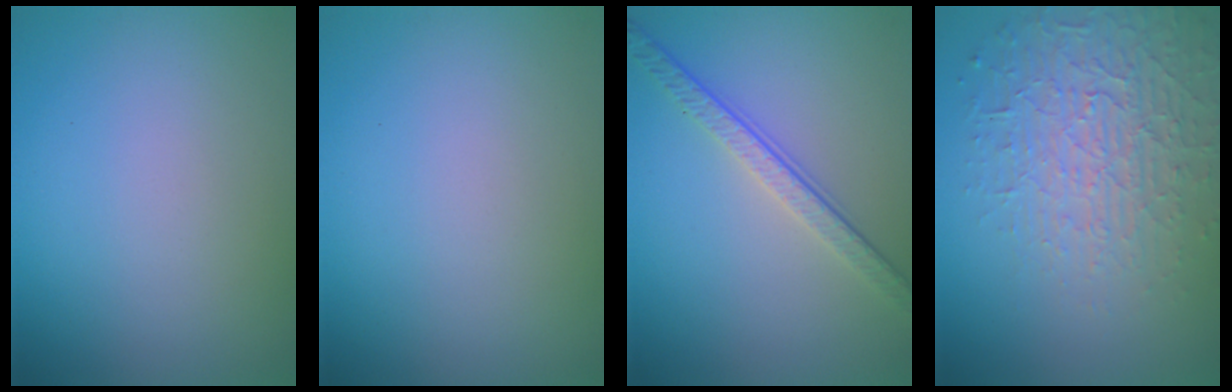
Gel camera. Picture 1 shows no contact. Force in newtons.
{"total": 0.0}
{"total": 3.8, "press": 2.8, "slide": 2.6}
{"total": 4.6, "press": 4.1, "slide": 2.2}